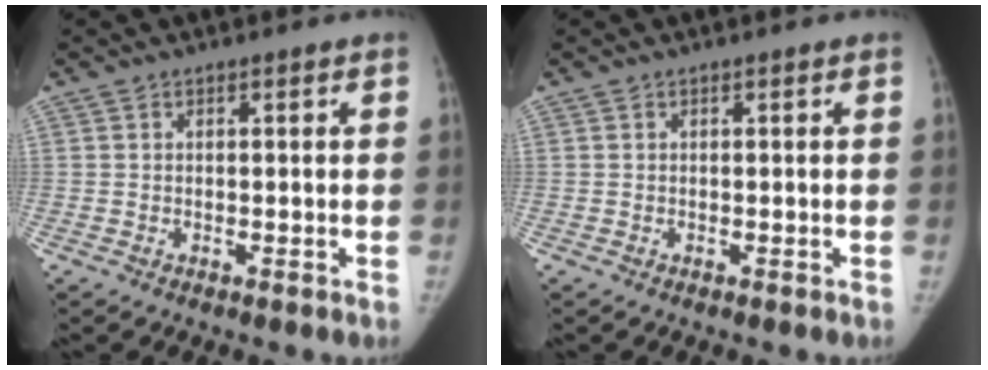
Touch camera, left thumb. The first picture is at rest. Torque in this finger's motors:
{"motor_torque": [0.00, 0.00, 0.02, -0.03, 0.00]}